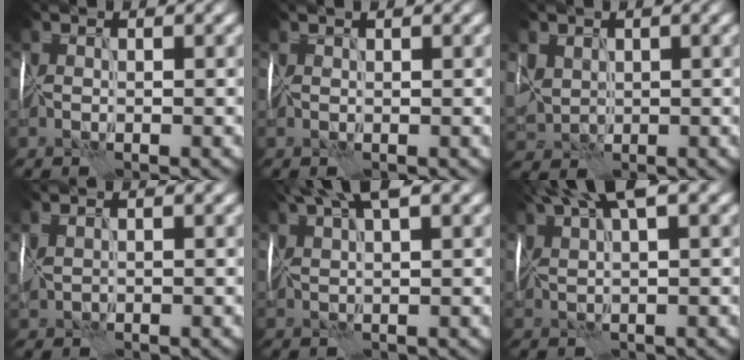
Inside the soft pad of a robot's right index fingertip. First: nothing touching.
{"total": 1.5, "force": [0.9, 0.6, 1.0], "torque": [-0.005, 0.009, 0.006]}
{"total": 1.9, "force": [0.8, 1.7, 0.0], "torque": [-0.029, -0.002, 0.021]}
{"total": 2.0, "force": [0.9, 1.1, 1.3], "torque": [-0.039, 0.010, 0.021]}
{"total": 5.8, "force": [4.0, 1.4, 4.1], "torque": [-0.068, 0.029, 0.054]}
{"total": 6.7, "force": [4.3, 1.5, 4.9], "torque": [-0.083, 0.025, 0.065]}